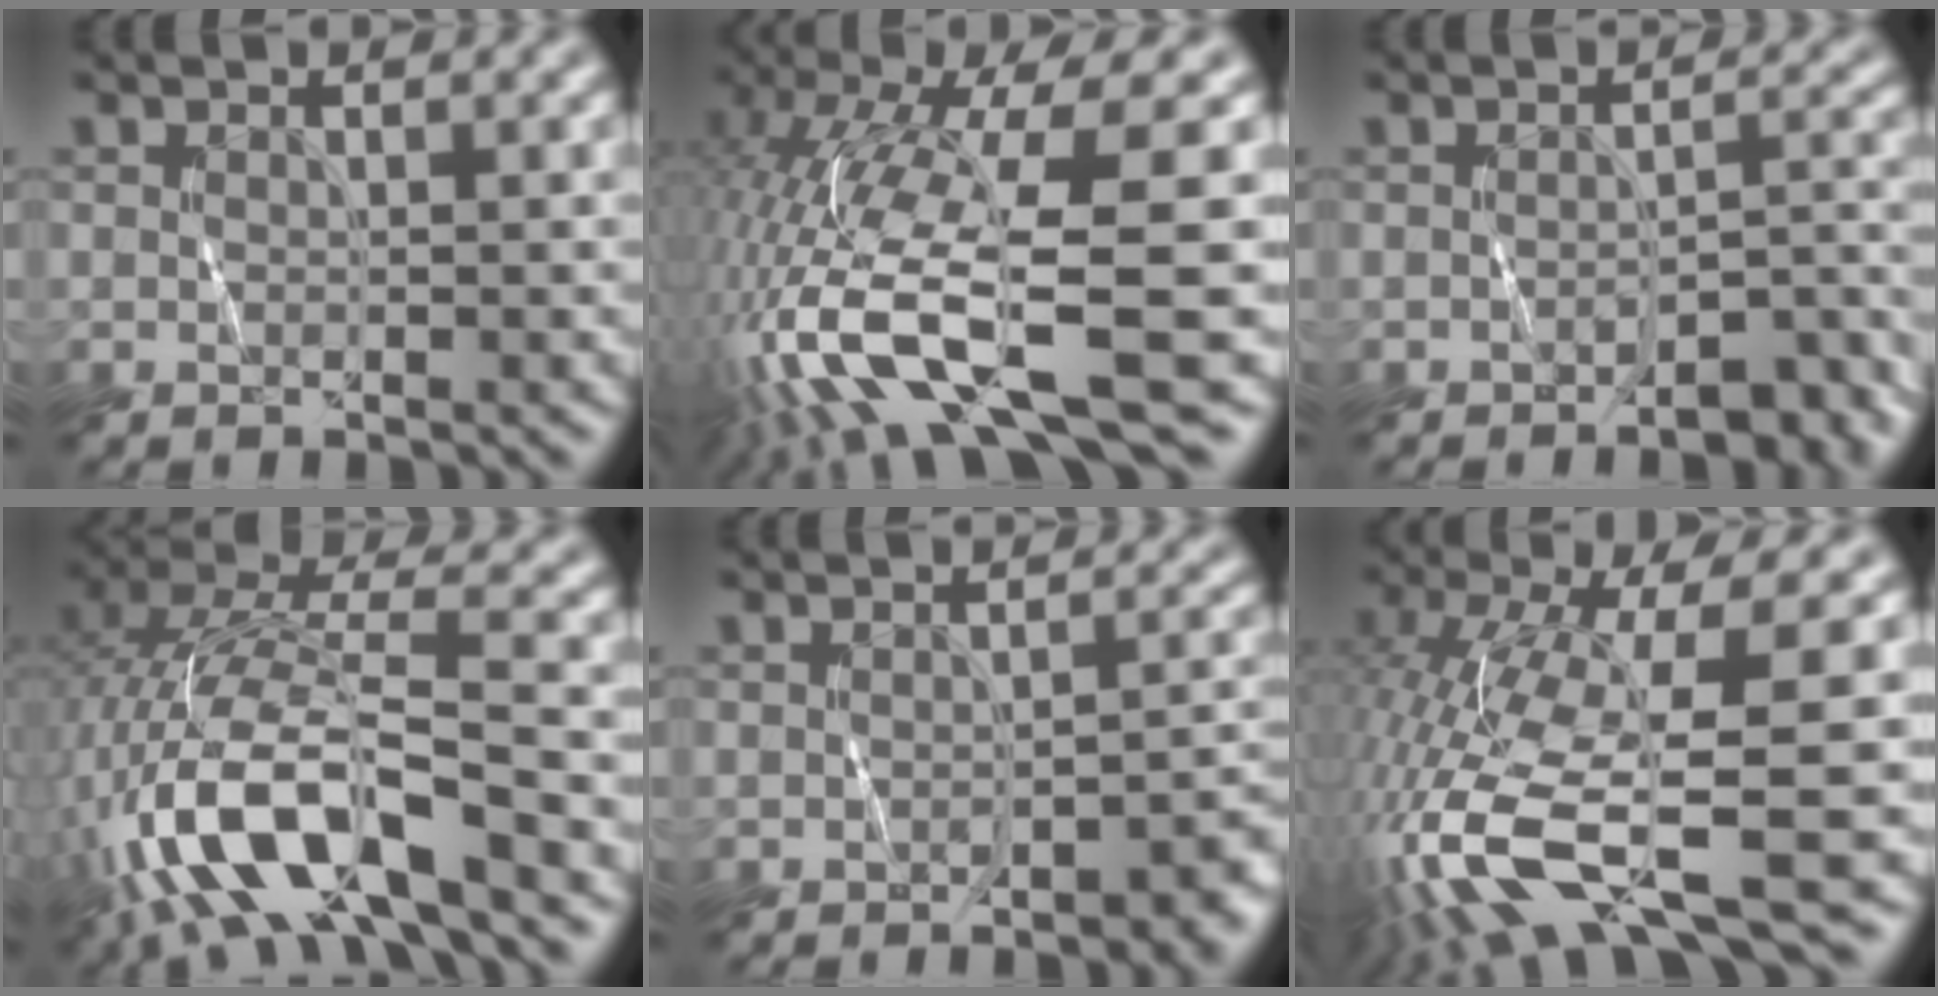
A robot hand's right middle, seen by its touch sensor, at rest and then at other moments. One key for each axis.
{"total": 13.1, "fx": -5.3, "fy": 2.6, "fz": 11.7, "tx": -0.252, "ty": -0.006, "tz": -0.084}
{"total": 3.6, "fx": -3.0, "fy": 1.2, "fz": 1.6, "tx": -0.012, "ty": 0.008, "tz": -0.044}
{"total": 11.2, "fx": -5.4, "fy": 3.5, "fz": 9.2, "tx": -0.204, "ty": 0.006, "tz": -0.104}
{"total": 2.8, "fx": -1.7, "fy": 1.5, "fz": 1.6, "tx": -0.011, "ty": 0.001, "tz": -0.026}
{"total": 12.6, "fx": -5.0, "fy": 3.0, "fz": 11.2, "tx": -0.252, "ty": -0.018, "tz": -0.082}